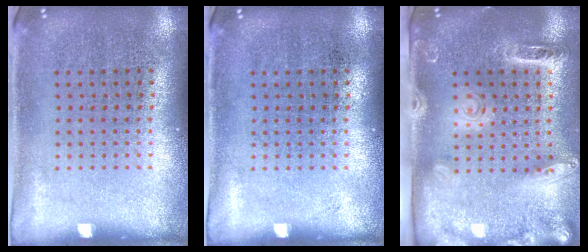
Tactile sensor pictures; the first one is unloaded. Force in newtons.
{"total": 0.0}
{"total": 2.6, "press": 2.0, "slide": 1.6}